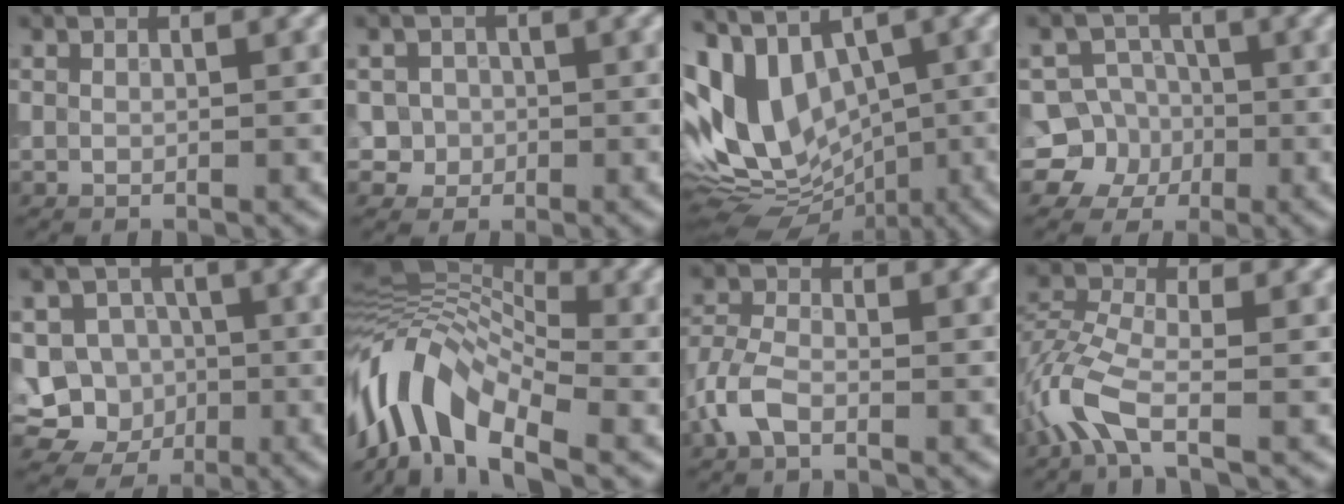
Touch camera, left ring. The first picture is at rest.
{"total": 3.0, "force": [-0.1, 2.9, 0.6], "torque": [0.011, 0.013, -0.010]}
{"total": 11.6, "force": [1.8, 7.6, 8.6], "torque": [-0.178, 0.004, 0.027]}
{"total": 6.9, "force": [-1.8, 6.6, 1.0], "torque": [-0.007, 0.020, -0.056]}
{"total": 7.4, "force": [-2.2, 6.9, 1.9], "torque": [-0.011, 0.013, -0.060]}
{"total": 11.7, "force": [-2.5, 6.3, 9.5], "torque": [-0.181, 0.019, -0.063]}
{"total": 3.1, "force": [-1.5, 1.6, 2.2], "torque": [-0.051, 0.004, -0.043]}
{"total": 4.9, "force": [-2.4, 2.1, 3.7], "torque": [-0.092, 0.002, -0.065]}